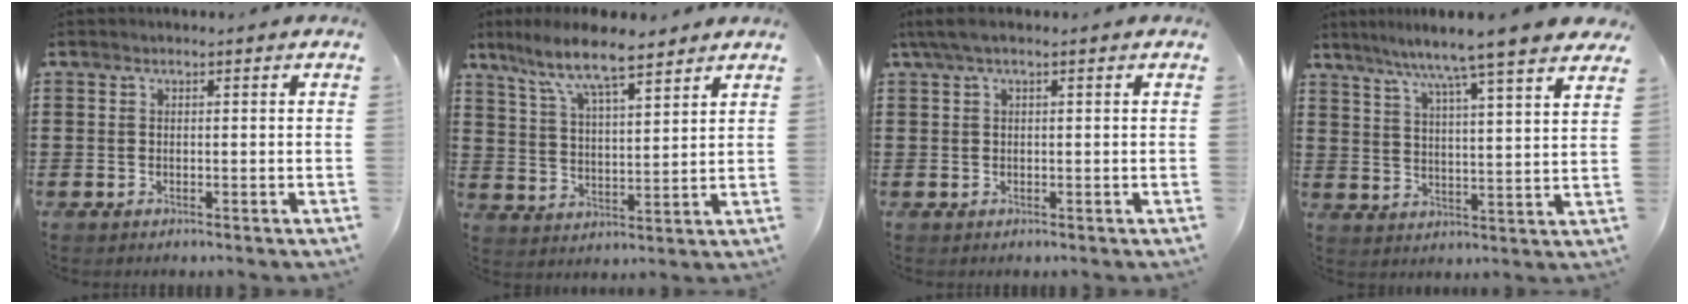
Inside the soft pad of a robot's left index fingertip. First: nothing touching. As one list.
[{"total": 8.3, "force": [6.9, 1.3, 4.5], "torque": [-0.110, -0.024, 0.120]}, {"total": 1.6, "force": [0.3, 0.2, 1.6], "torque": [-0.036, -0.002, 0.003]}, {"total": 7.3, "force": [6.3, -1.2, 3.6], "torque": [-0.094, -0.040, 0.101]}]